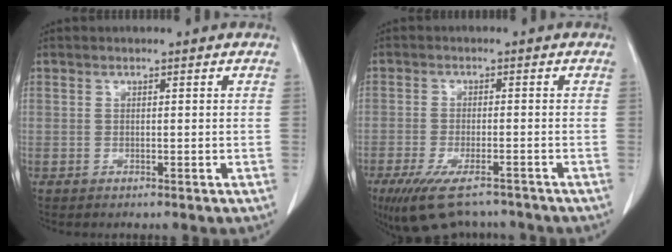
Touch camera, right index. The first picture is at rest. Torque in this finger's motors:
{"motor_torque": [1.04, -0.75, 0.34, 0.09]}